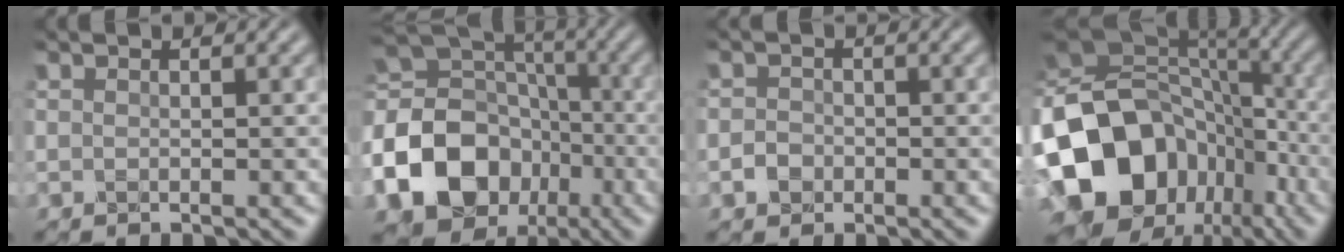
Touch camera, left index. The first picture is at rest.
{"total": 20.9, "force": [-7.7, 17.4, 8.4], "torque": [-0.206, -0.018, -0.147]}
{"total": 1.5, "force": [-0.9, 1.1, 0.5], "torque": [-0.002, 0.003, -0.024]}
{"total": 16.2, "force": [-5.8, 12.3, 8.8], "torque": [-0.186, -0.008, -0.112]}